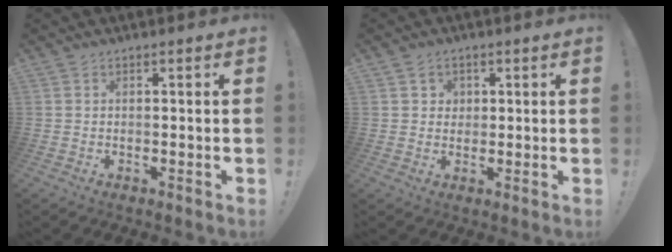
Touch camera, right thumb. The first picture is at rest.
{"total": 3.2, "force": [1.4, 2.8, 0.5], "torque": [-0.004, -0.005, 0.023]}